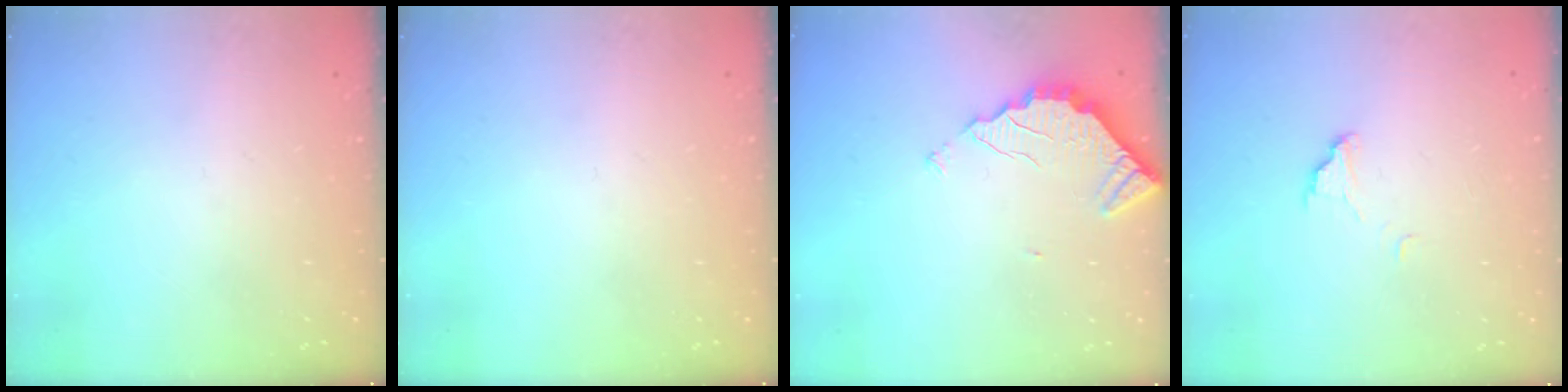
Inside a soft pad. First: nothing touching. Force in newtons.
{"total": 0.0}
{"total": 3.3, "press": 3.3, "slide": 0.3}
{"total": 5.9, "press": 5.9, "slide": 0.5}